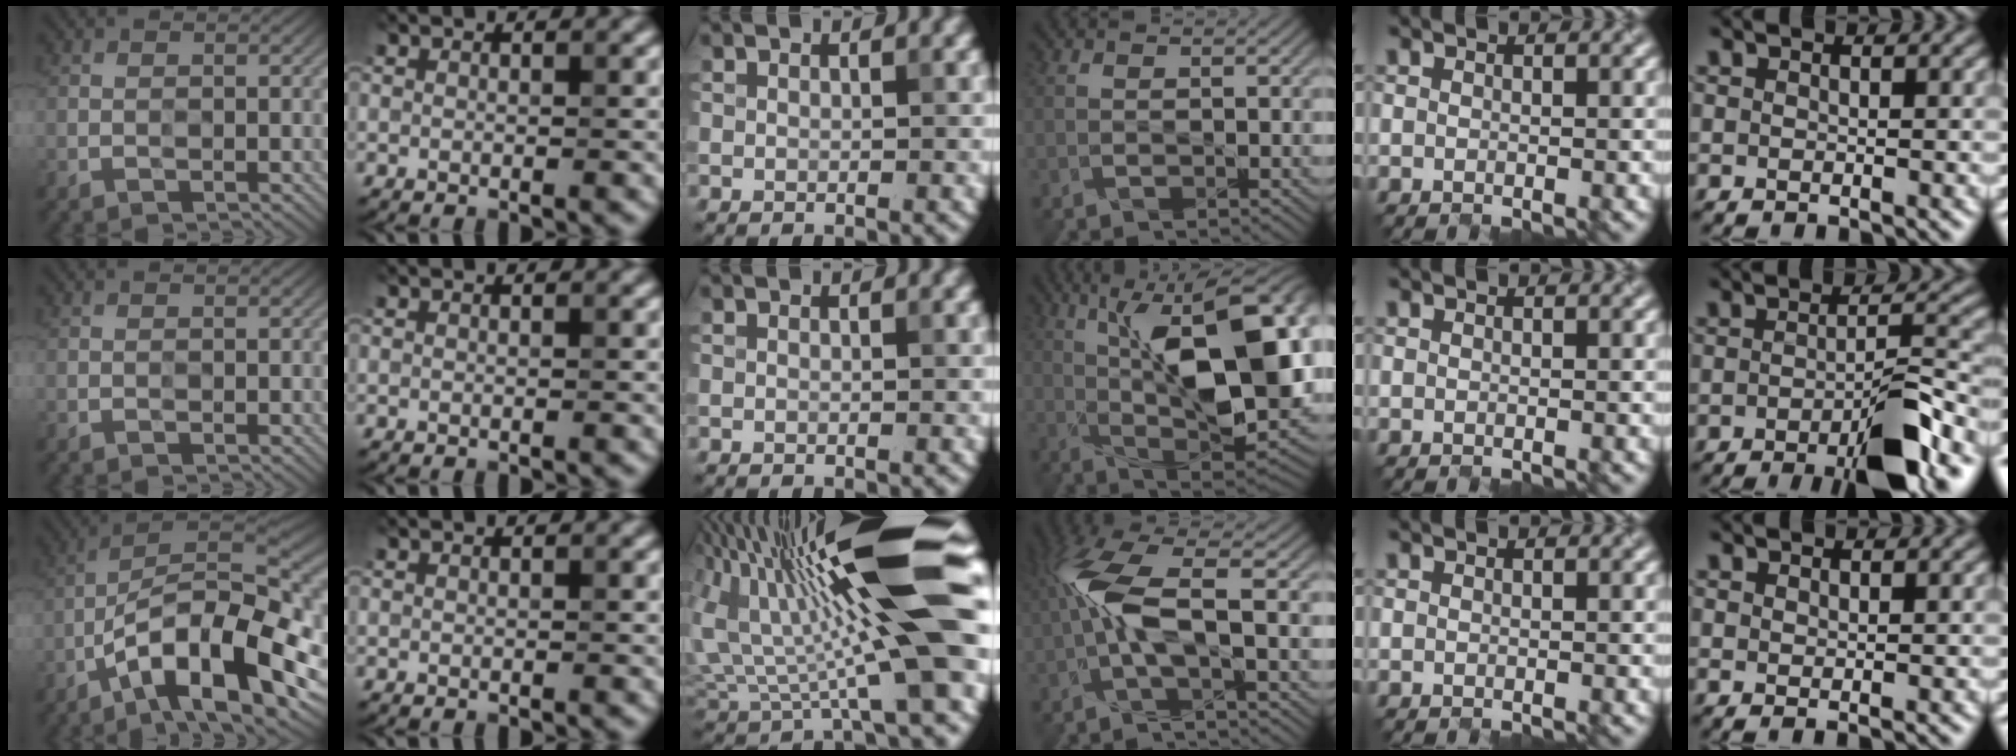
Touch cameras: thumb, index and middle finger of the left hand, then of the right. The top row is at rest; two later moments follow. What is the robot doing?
{"motion": "open", "object": "hinged tin"}